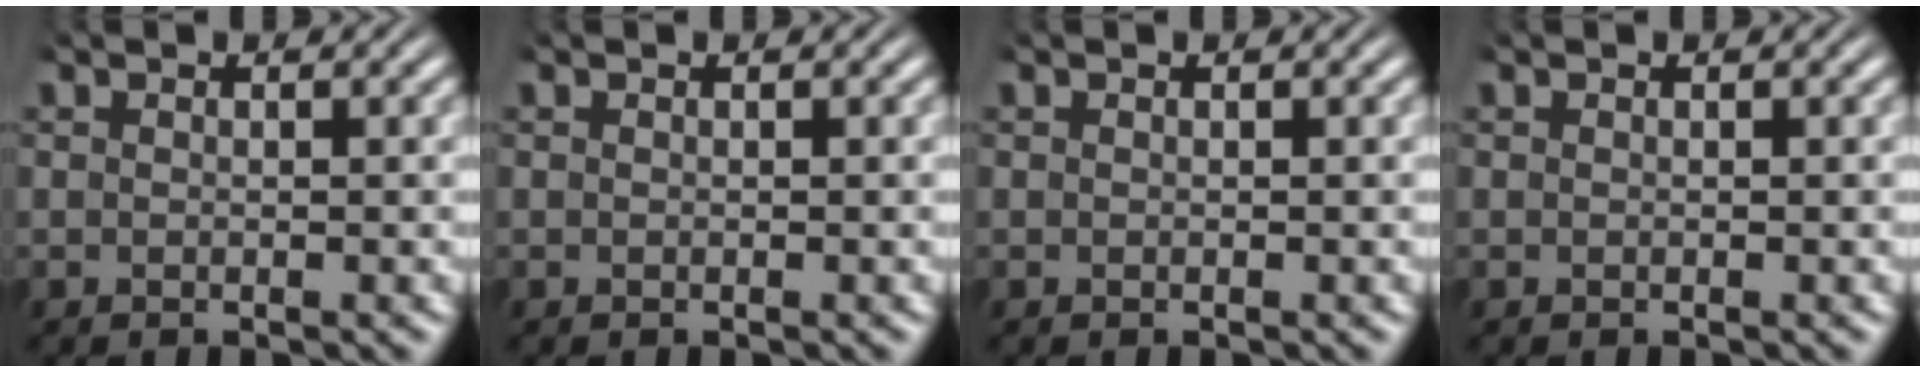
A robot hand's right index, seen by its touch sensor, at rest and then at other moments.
{"total": 0.0}
{"total": 0.0}
{"total": 0.0}